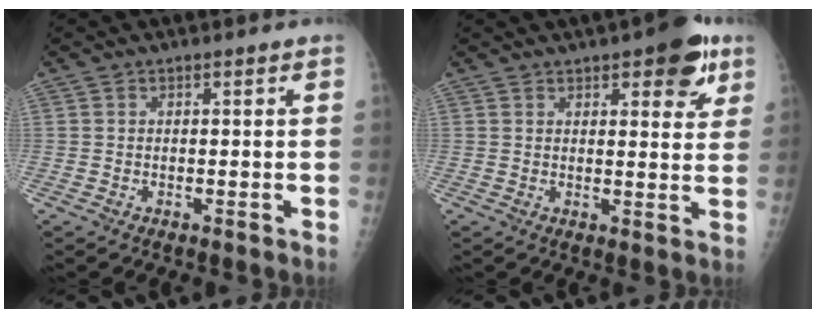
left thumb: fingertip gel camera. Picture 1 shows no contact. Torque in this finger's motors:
{"motor_torque": [0.98, 0.82, 0.69, -0.51, 0.07]}